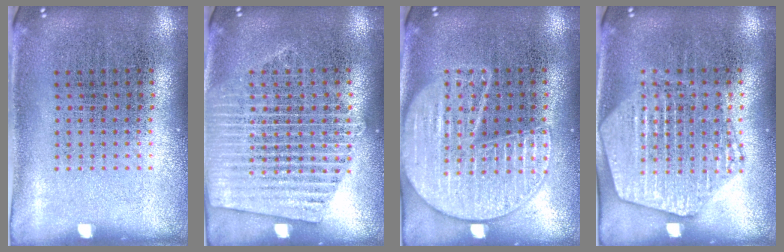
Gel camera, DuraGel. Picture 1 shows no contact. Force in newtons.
{"total": 1.6, "press": 1.6, "slide": 0.2}
{"total": 2.3, "press": 2.3, "slide": 0.3}
{"total": 1.9, "press": 1.9, "slide": 0.2}